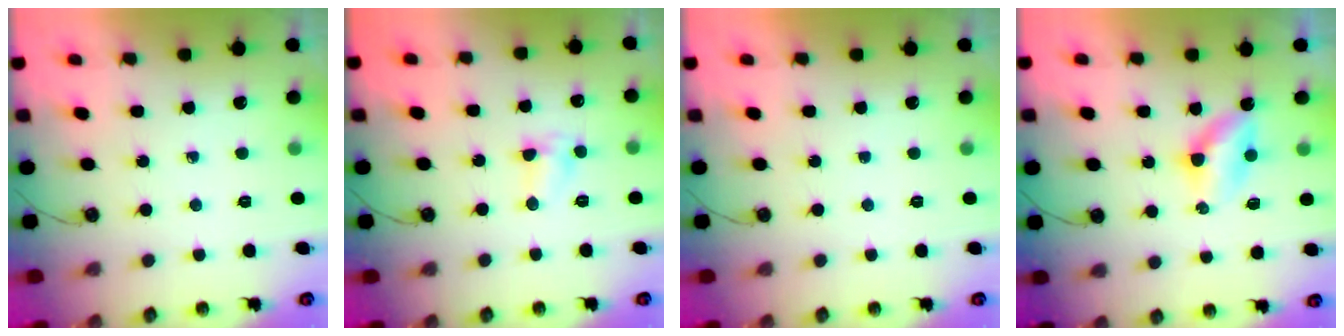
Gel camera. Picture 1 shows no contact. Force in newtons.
{"total": 6.3, "press": 6.3, "slide": 0.7}
{"total": 0.0}
{"total": 6.1, "press": 4.8, "slide": 3.7}